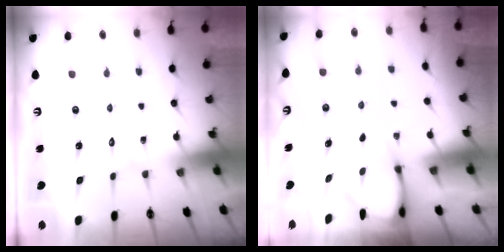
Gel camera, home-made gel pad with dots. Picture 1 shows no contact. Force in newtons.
{"total": 3.6, "press": 3.6, "slide": 0.3}